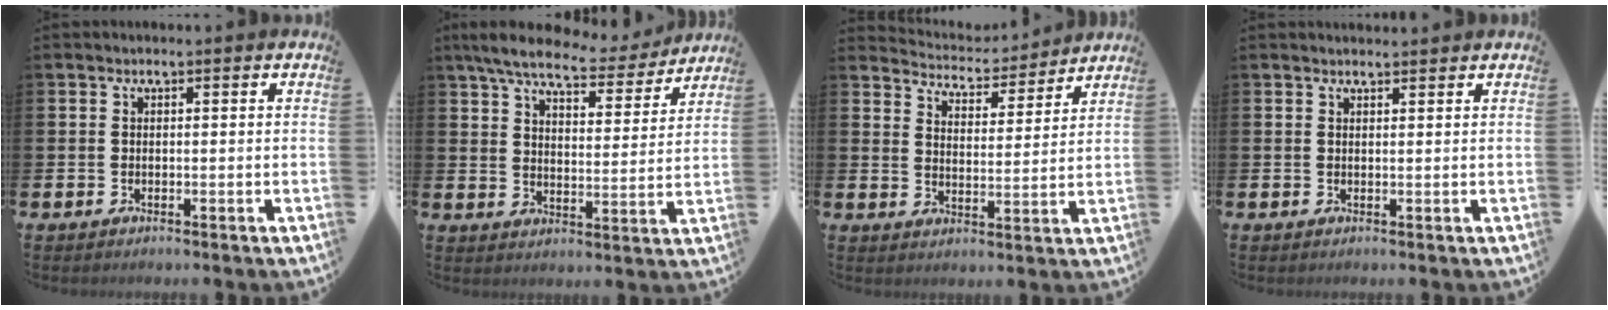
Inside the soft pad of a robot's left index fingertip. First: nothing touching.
{"total": 8.2, "force": [7.2, 2.0, 3.2], "torque": [-0.078, -0.040, 0.123]}
{"total": 4.8, "force": [4.8, 0.9, 0.1], "torque": [-0.019, -0.041, 0.080]}
{"total": 1.2, "force": [1.2, 0.1, 0.1], "torque": [0.010, -0.005, 0.018]}